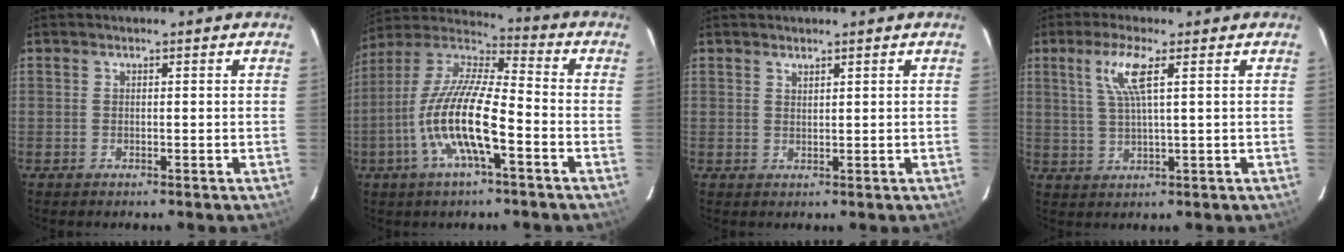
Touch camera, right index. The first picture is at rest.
{"total": 15.5, "force": [-5.5, 3.4, 14.1], "torque": [-0.281, -0.006, -0.114]}
{"total": 1.0, "force": [0.9, 0.2, 0.3], "torque": [-0.006, 0.001, 0.017]}
{"total": 6.0, "force": [2.4, 0.3, 5.5], "torque": [-0.110, 0.002, 0.051]}